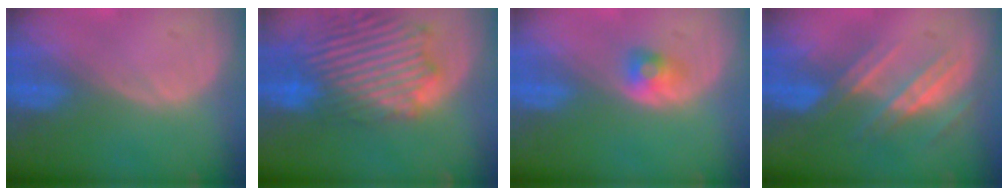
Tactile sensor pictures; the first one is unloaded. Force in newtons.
{"total": 14.1, "press": 12.1, "slide": 7.2}
{"total": 2.6, "press": 2.4, "slide": 1.2}
{"total": 7.2, "press": 6.7, "slide": 2.7}